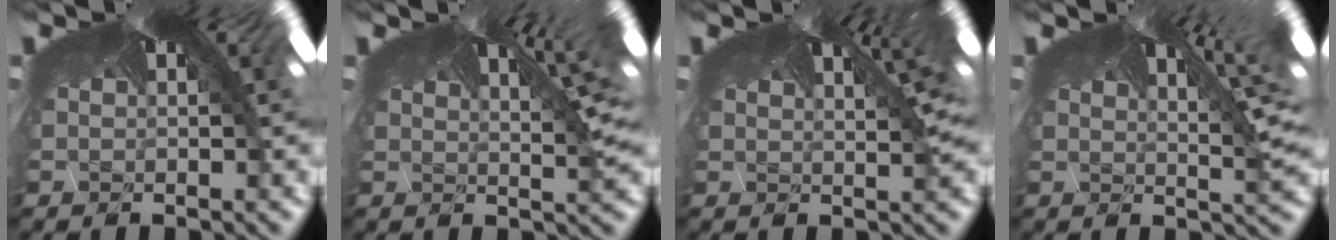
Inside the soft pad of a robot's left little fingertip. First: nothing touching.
{"total": 2.1, "force": [1.6, -0.5, 1.2], "torque": [-0.024, 0.006, 0.009]}
{"total": 2.0, "force": [1.4, -0.1, 1.4], "torque": [-0.016, 0.008, 0.004]}
{"total": 1.6, "force": [1.2, -0.7, 0.7], "torque": [-0.028, 0.003, 0.008]}